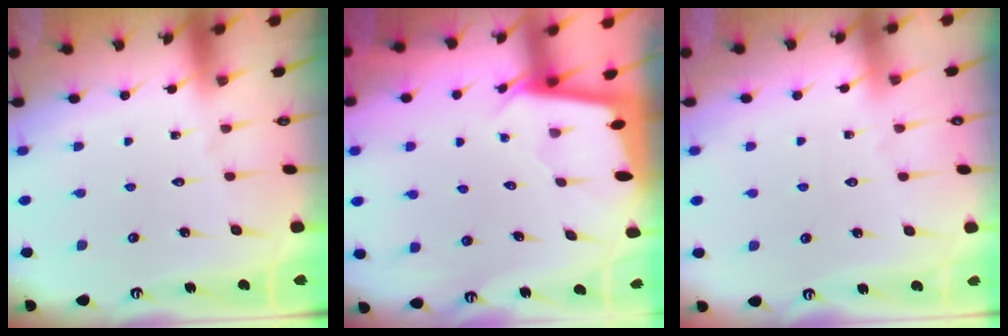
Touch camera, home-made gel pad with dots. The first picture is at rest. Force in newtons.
{"total": 1.7, "press": 1.7, "slide": 0.1}
{"total": 2.2, "press": 2.2, "slide": 0.4}